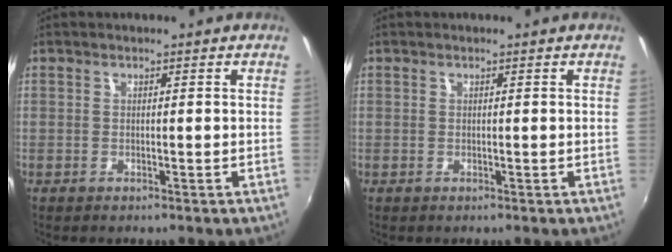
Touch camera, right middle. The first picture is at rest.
{"total": 0.0}